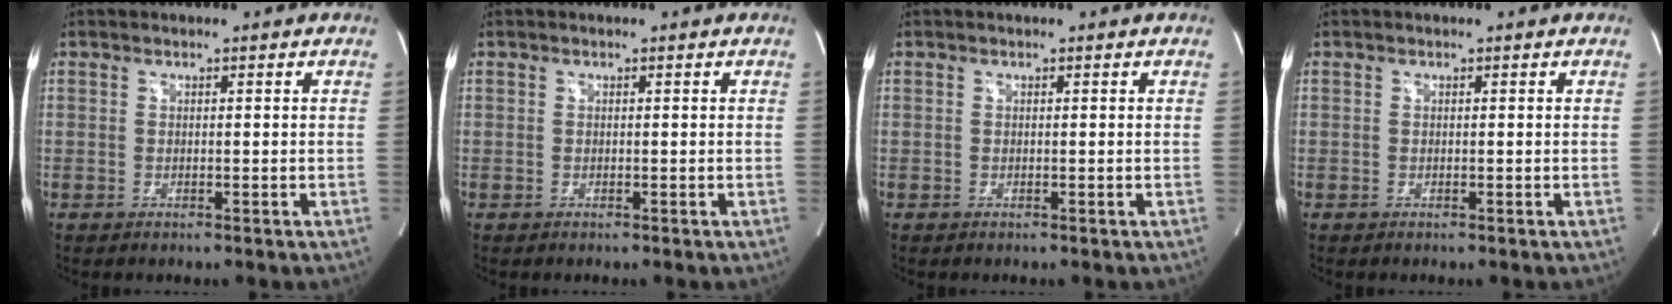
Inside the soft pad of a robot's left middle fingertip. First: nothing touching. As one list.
[{"total": 0.0}, {"total": 0.0}, {"total": 0.0}]